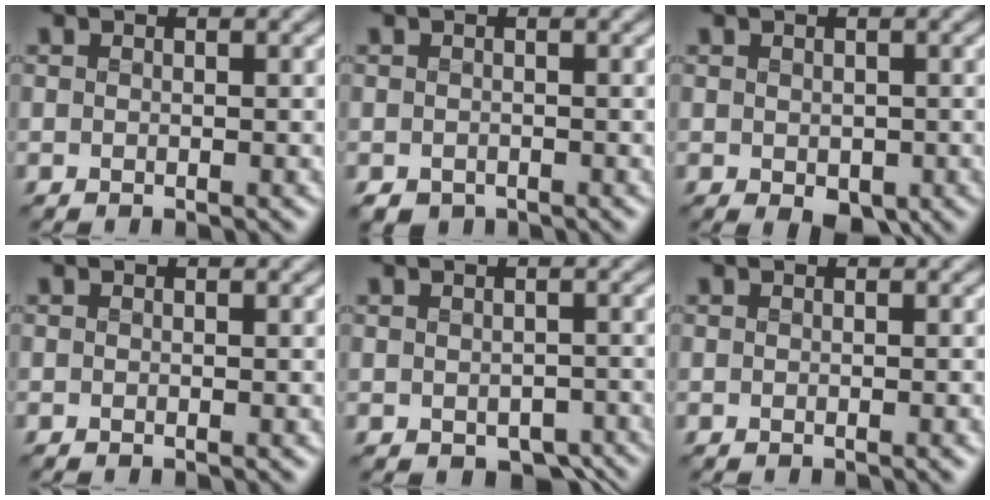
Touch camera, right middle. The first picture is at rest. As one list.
[{"total": 1.0, "force": [-0.8, 0.4, 0.2], "torque": [-0.006, -0.009, -0.014]}, {"total": 2.1, "force": [-0.7, 1.2, 1.5], "torque": [-0.022, -0.010, -0.005]}, {"total": 0.0}, {"total": 3.4, "force": [-2.0, 2.0, 2.0], "torque": [-0.022, -0.020, -0.017]}, {"total": 1.0, "force": [-0.2, 0.4, 0.9], "torque": [-0.004, 0.003, -0.006]}]